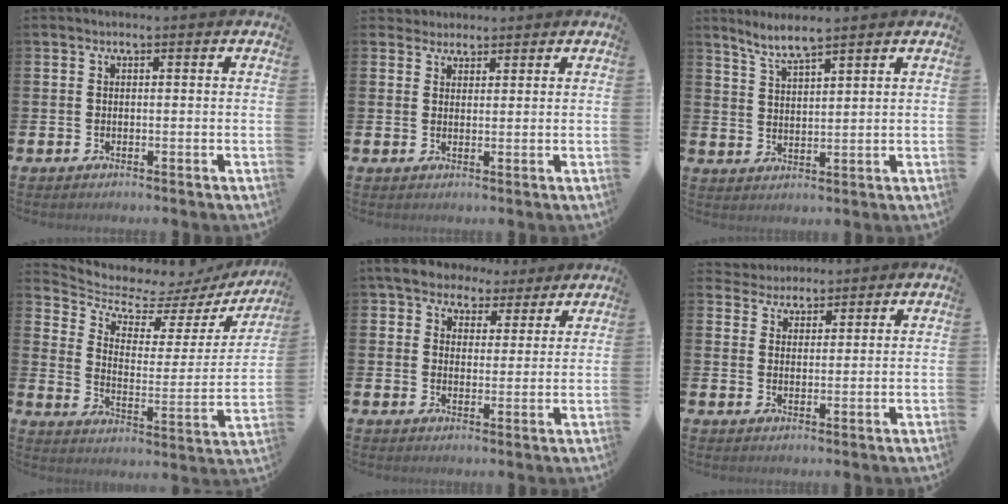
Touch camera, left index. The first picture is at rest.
{"total": 2.9, "force": [2.6, 1.3, 0.0], "torque": [-0.001, -0.005, 0.047]}
{"total": 4.4, "force": [4.0, 0.0, 1.6], "torque": [-0.048, -0.012, 0.073]}
{"total": 6.2, "force": [5.5, 2.6, 1.5], "torque": [-0.060, -0.052, 0.088]}
{"total": 5.9, "force": [5.0, 3.0, 0.9], "torque": [-0.044, -0.020, 0.089]}
{"total": 3.6, "force": [3.3, 1.2, -0.6], "torque": [-0.004, -0.014, 0.061]}